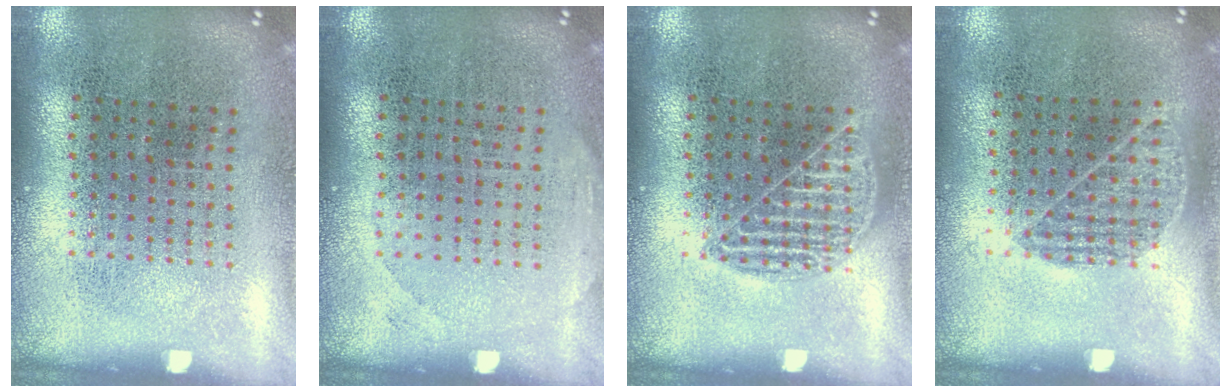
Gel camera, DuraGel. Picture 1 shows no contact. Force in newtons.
{"total": 0.7, "press": 0.6, "slide": 0.1}
{"total": 1.5, "press": 1.5, "slide": 0.3}
{"total": 0.8, "press": 0.6, "slide": 0.5}